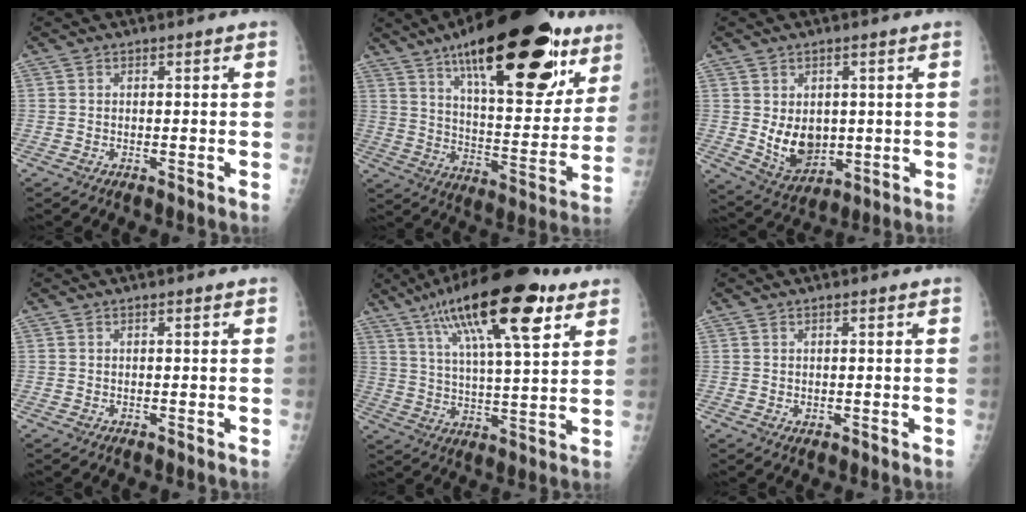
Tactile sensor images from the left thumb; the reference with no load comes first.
{"total": 31.9, "force": [18.3, 11.7, 23.4], "torque": [-0.318, -0.045, 0.276]}
{"total": 8.7, "force": [0.4, 6.4, 5.9], "torque": [-0.066, -0.019, 0.031]}
{"total": 0.0}
{"total": 22.3, "force": [12.0, 6.1, 17.8], "torque": [-0.286, -0.019, 0.199]}
{"total": 1.2, "force": [0.3, 0.7, 0.9], "torque": [-0.013, -0.004, 0.011]}